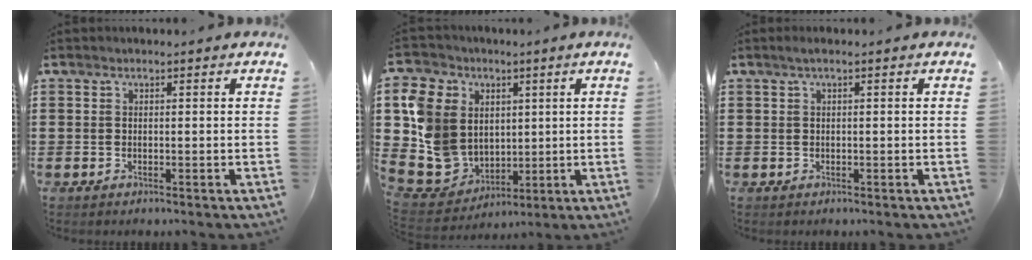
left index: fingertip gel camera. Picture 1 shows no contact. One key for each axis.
{"total": 11.2, "fx": 2.1, "fy": 10.0, "fz": 4.4, "tx": -0.148, "ty": 0.009, "tz": 0.048}
{"total": 0.9, "fx": 0.0, "fy": 0.1, "fz": 0.9, "tx": -0.012, "ty": -0.002, "tz": 0.000}